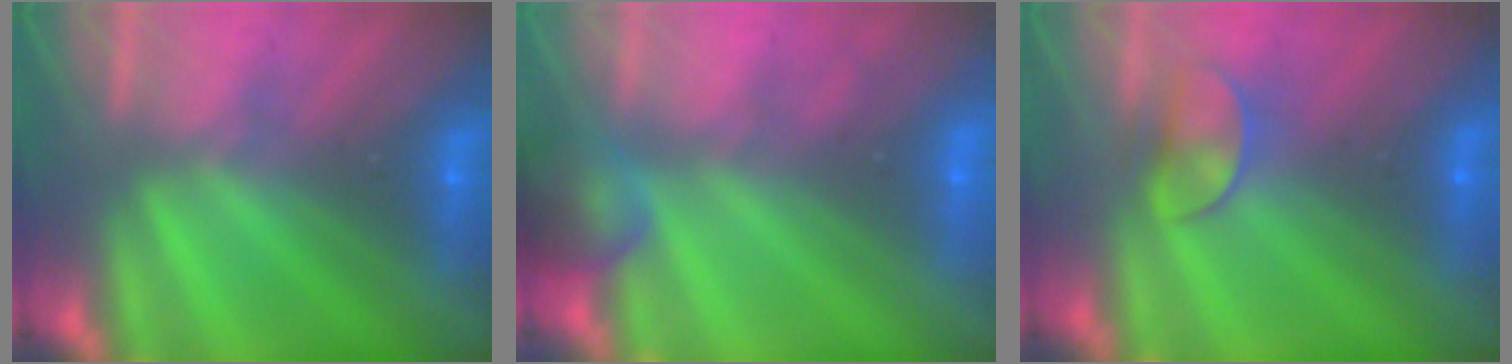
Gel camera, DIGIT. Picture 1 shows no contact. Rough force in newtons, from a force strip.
{"total": 2.5}
{"total": 2.4}